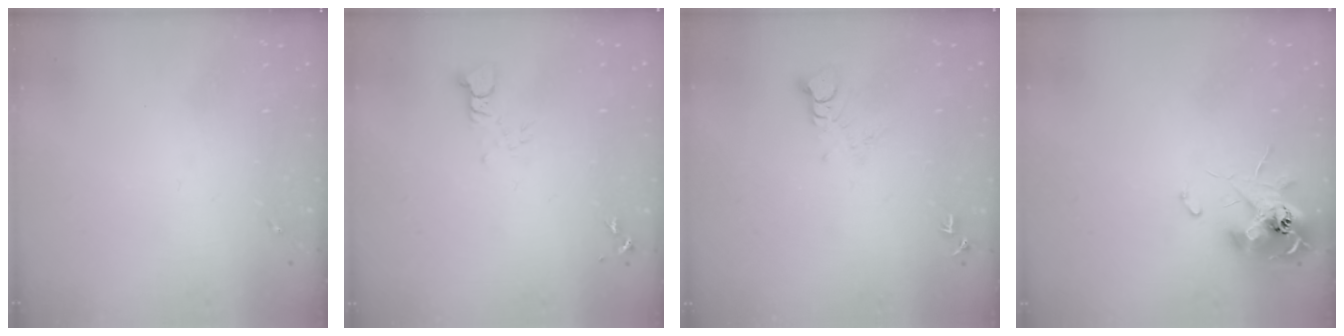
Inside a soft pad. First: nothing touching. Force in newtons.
{"total": 3.3, "press": 3.3, "slide": 0.3}
{"total": 4.7, "press": 4.7, "slide": 0.3}
{"total": 11.2, "press": 11.2, "slide": 0.8}